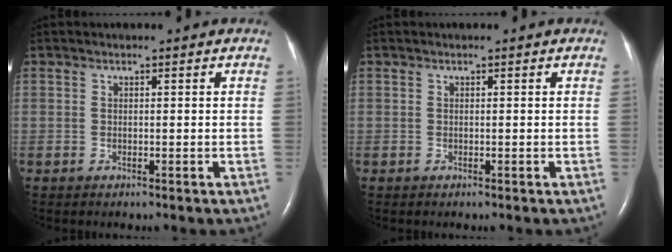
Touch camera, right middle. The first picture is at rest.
{"total": 0.0}